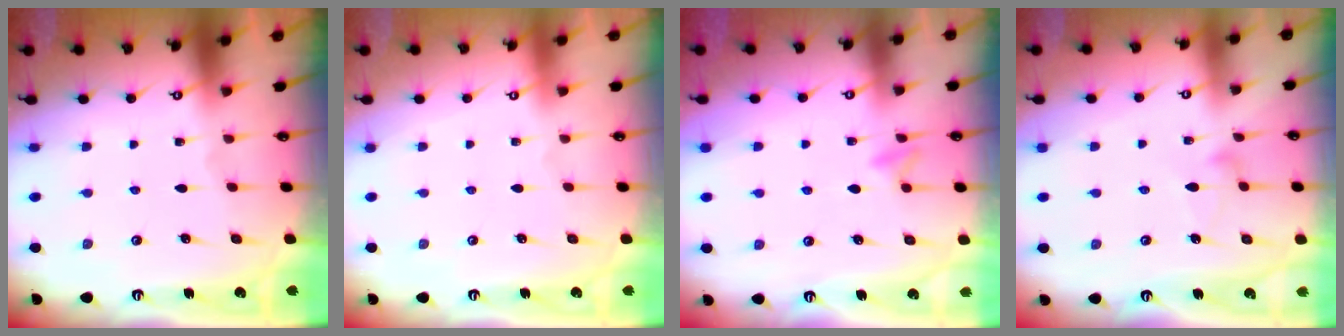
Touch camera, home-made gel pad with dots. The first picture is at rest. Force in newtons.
{"total": 3.9, "press": 3.9, "slide": 0.1}
{"total": 6.3, "press": 6.1, "slide": 1.4}
{"total": 6.0, "press": 6.0, "slide": 0.3}